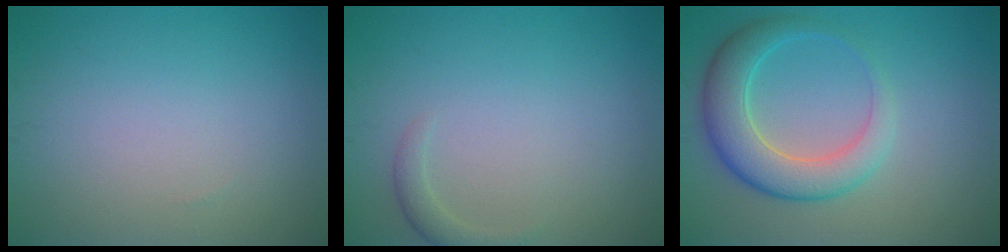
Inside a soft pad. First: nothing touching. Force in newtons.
{"total": 1.4, "press": 1.4, "slide": 0.1}
{"total": 5.6, "press": 5.6, "slide": 0.3}